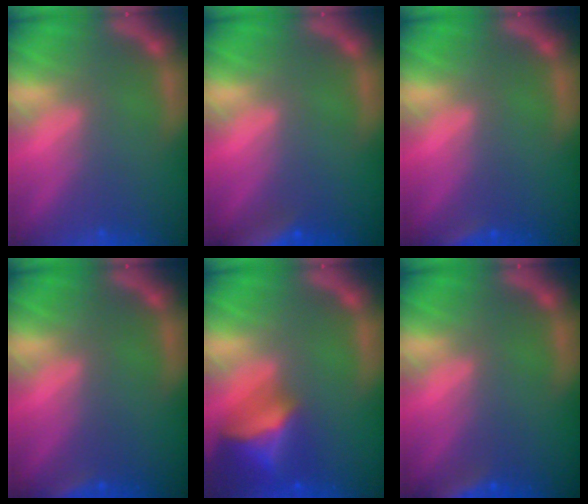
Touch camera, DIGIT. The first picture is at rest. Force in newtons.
{"total": 6.0}
{"total": 1.9}
{"total": 1.9}
{"total": 7.0}
{"total": 3.5}